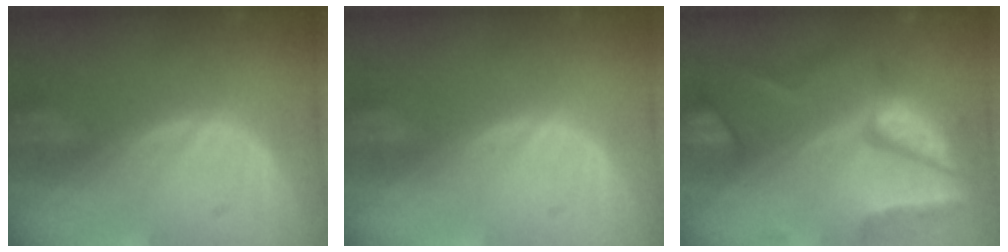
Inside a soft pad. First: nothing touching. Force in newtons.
{"total": 0.0}
{"total": 10.4, "press": 8.8, "slide": 5.5}